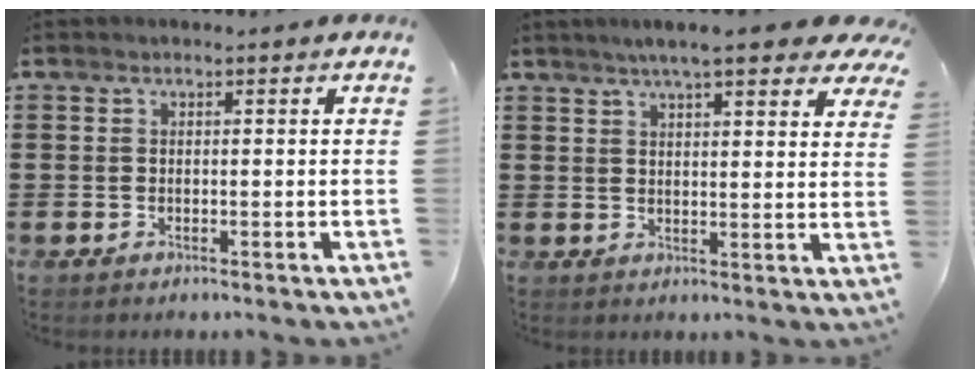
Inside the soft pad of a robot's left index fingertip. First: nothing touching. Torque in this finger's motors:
{"motor_torque": [2.14, 0.00, 0.94, 0.11]}